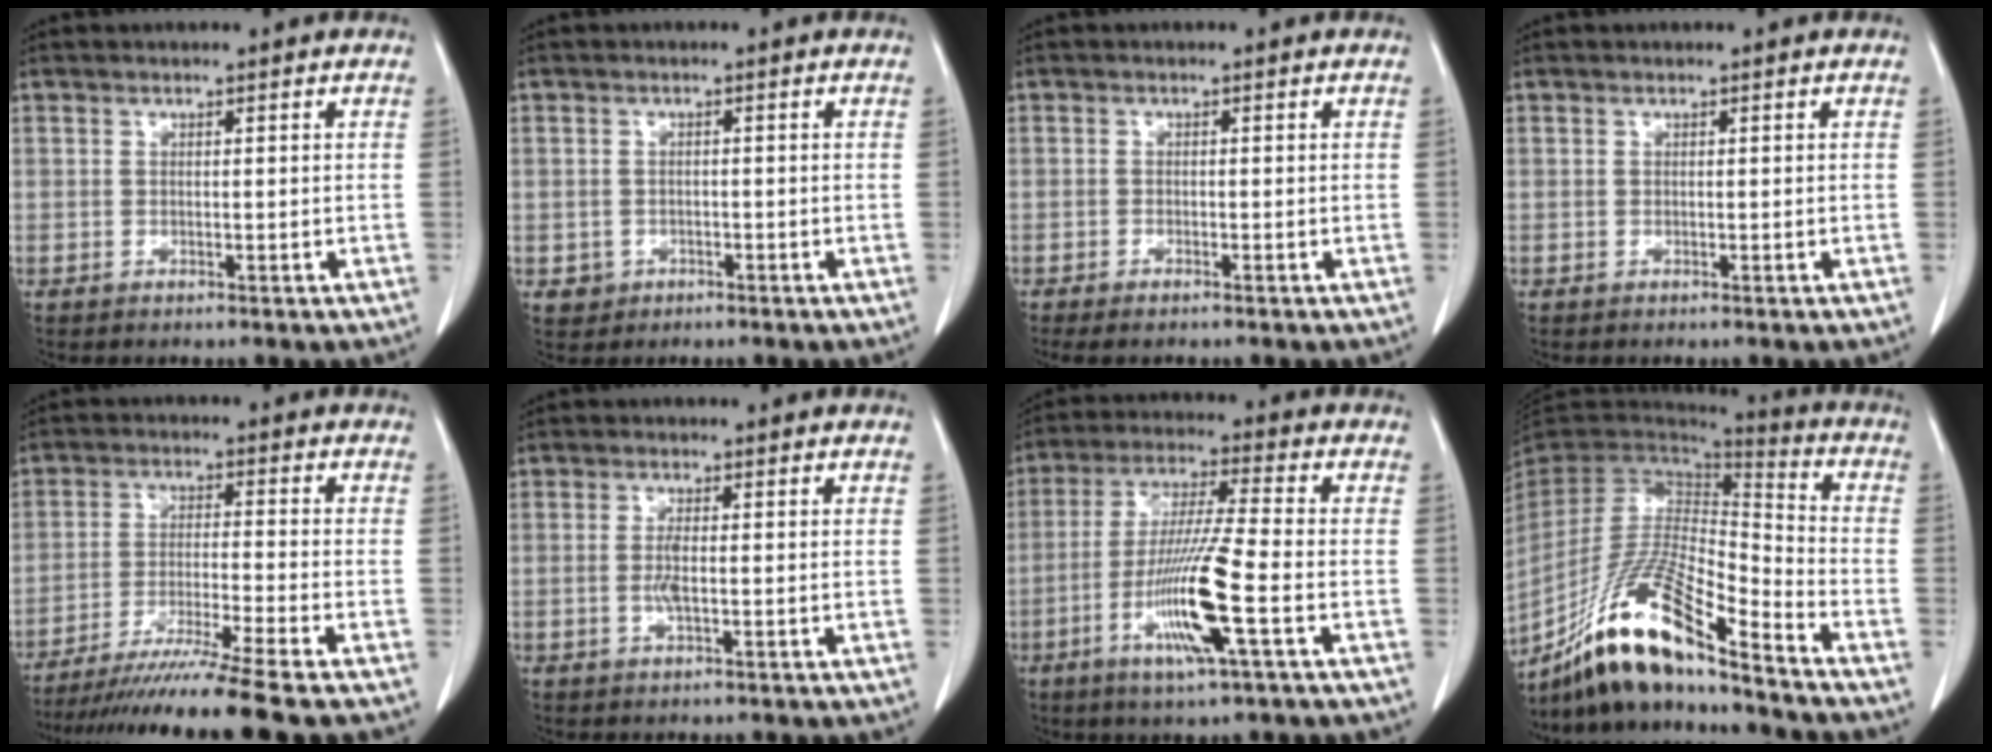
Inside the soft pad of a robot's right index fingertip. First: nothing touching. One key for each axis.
{"total": 2.4, "fx": -0.9, "fy": 2.2, "fz": 0.1, "tx": 0.004, "ty": 0.010, "tz": -0.012}
{"total": 2.3, "fx": -1.9, "fy": 0.3, "fz": 1.3, "tx": -0.016, "ty": -0.005, "tz": -0.027}
{"total": 0.0}
{"total": 14.0, "fx": -11.8, "fy": -2.9, "fz": 7.0, "tx": -0.099, "ty": -0.040, "tz": -0.190}
{"total": 2.3, "fx": -0.4, "fy": 0.3, "fz": 2.2, "tx": -0.050, "ty": -0.002, "tz": -0.007}
{"total": 12.5, "fx": -4.3, "fy": -0.3, "fz": 11.7, "tx": -0.233, "ty": -0.016, "tz": -0.084}
{"total": 18.5, "fx": -14.1, "fy": 1.8, "fz": 11.8, "tx": -0.237, "ty": -0.020, "tz": -0.265}